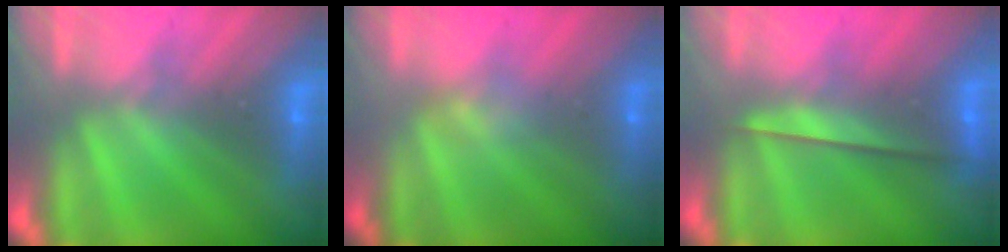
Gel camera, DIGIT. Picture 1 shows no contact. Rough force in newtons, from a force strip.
{"total": 2.3}
{"total": 2.4}